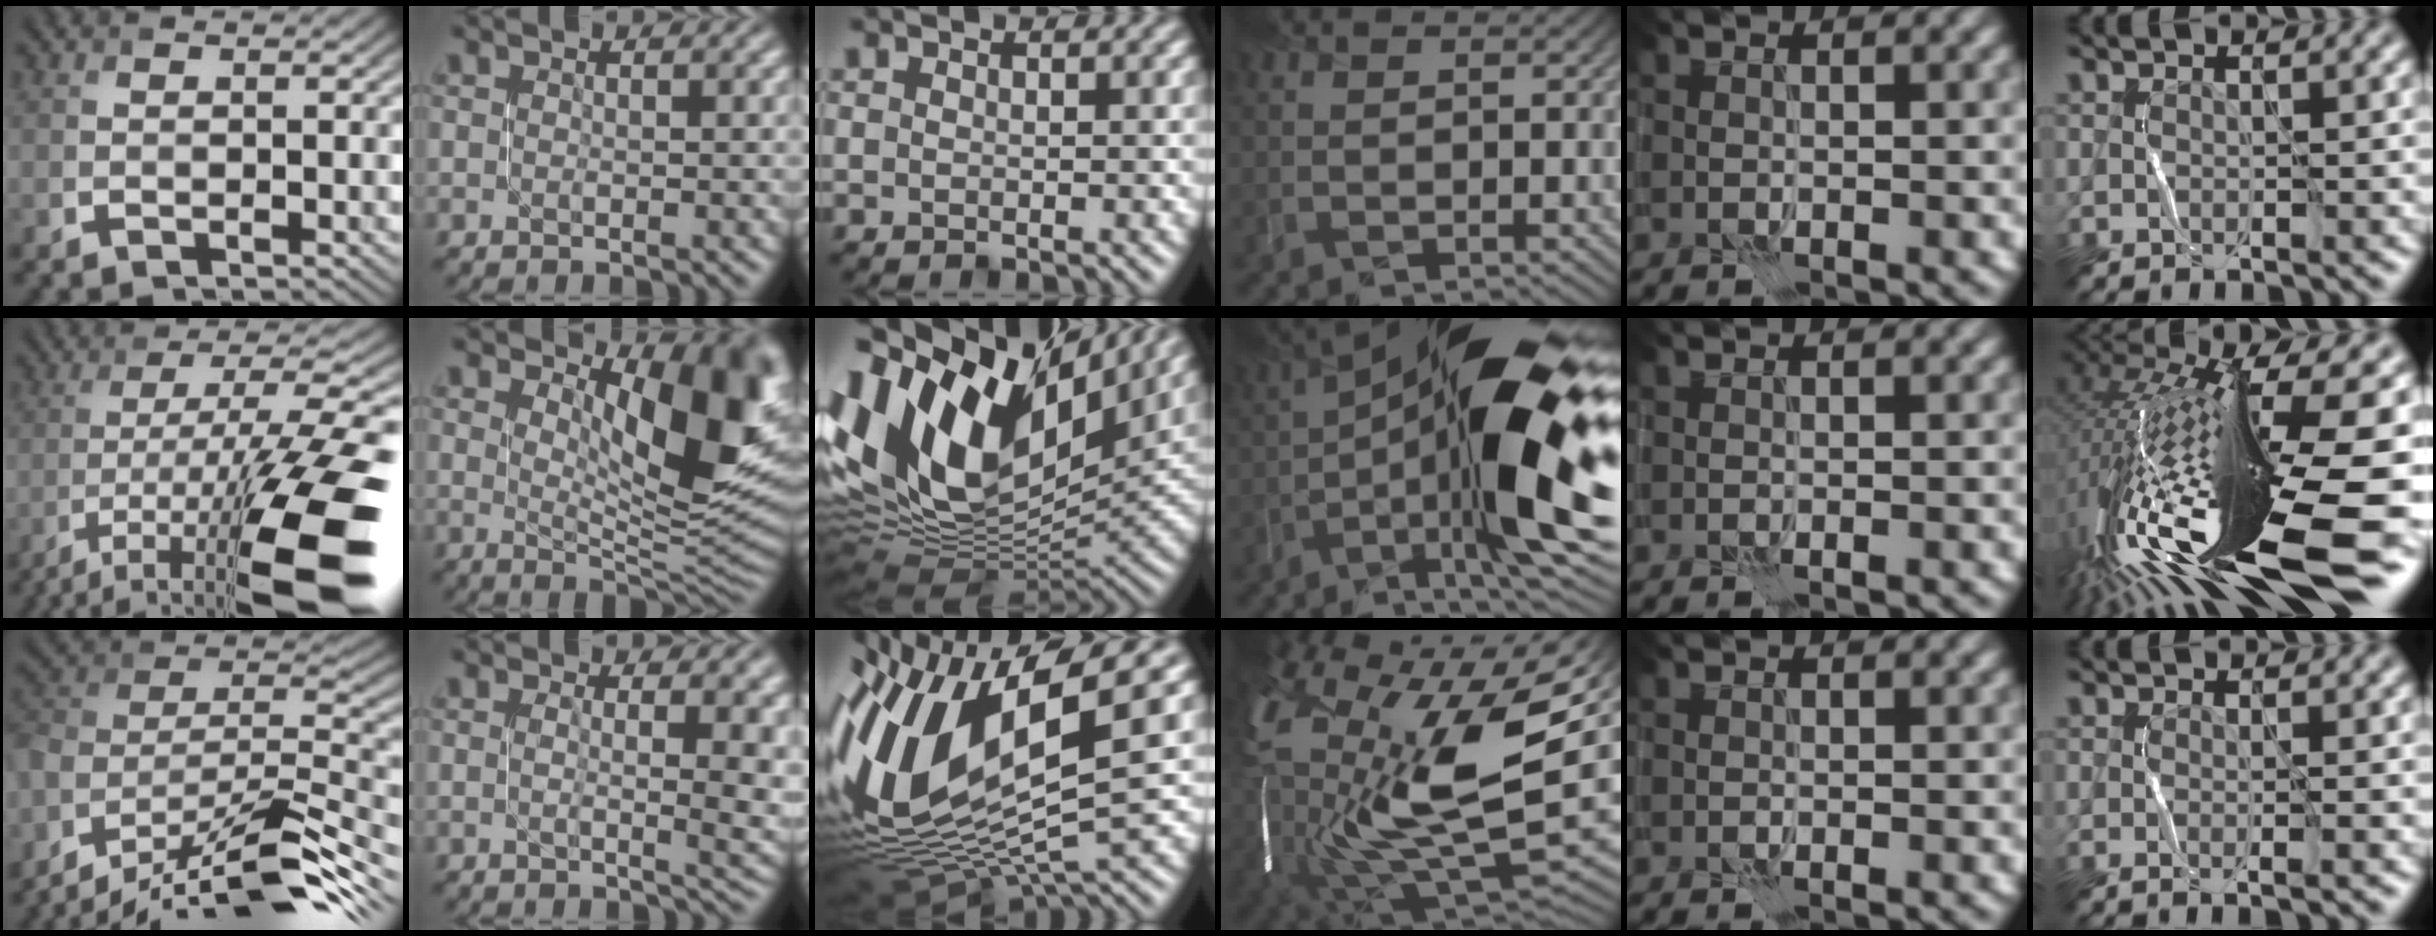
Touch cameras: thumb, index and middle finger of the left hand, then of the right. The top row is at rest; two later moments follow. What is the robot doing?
{"motion": "open", "object": "stapler"}